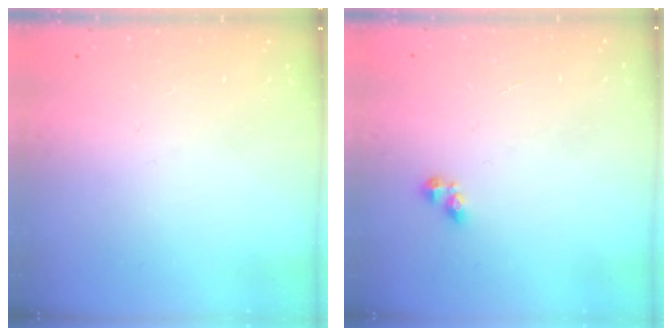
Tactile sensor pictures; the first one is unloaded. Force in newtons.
{"total": 4.0, "press": 3.9, "slide": 0.6}